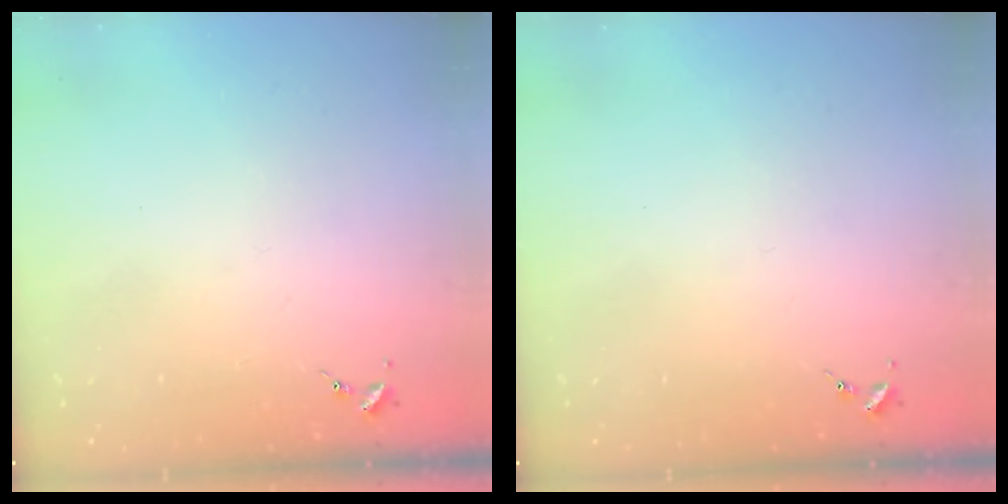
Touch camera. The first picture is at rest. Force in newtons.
{"total": 0.0}